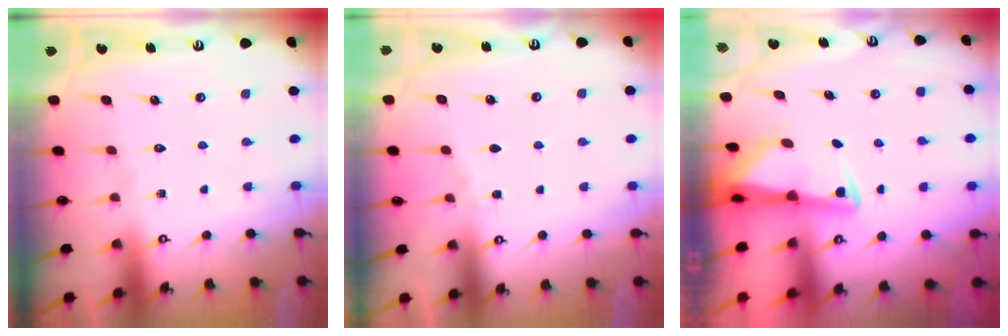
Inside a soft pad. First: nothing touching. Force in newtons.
{"total": 2.3, "press": 2.2, "slide": 0.4}
{"total": 2.2, "press": 2.1, "slide": 0.5}